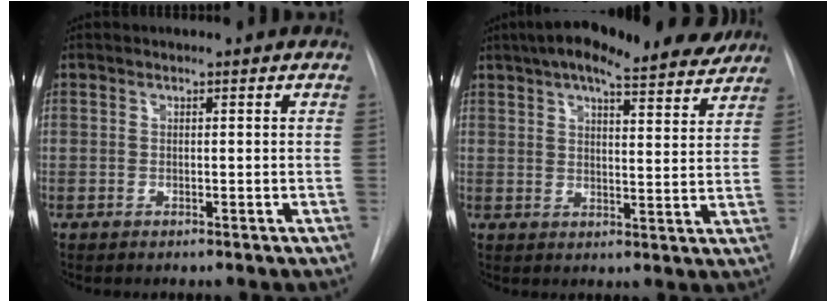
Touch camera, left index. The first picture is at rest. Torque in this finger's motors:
{"motor_torque": [0.85, -1.29, 0.00, 0.10]}